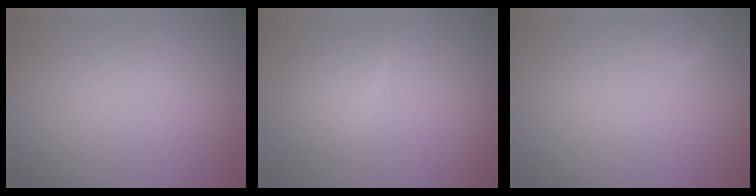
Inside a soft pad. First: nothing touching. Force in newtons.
{"total": 2.0, "press": 2.0, "slide": 0.1}
{"total": 1.2, "press": 1.2, "slide": 0.0}